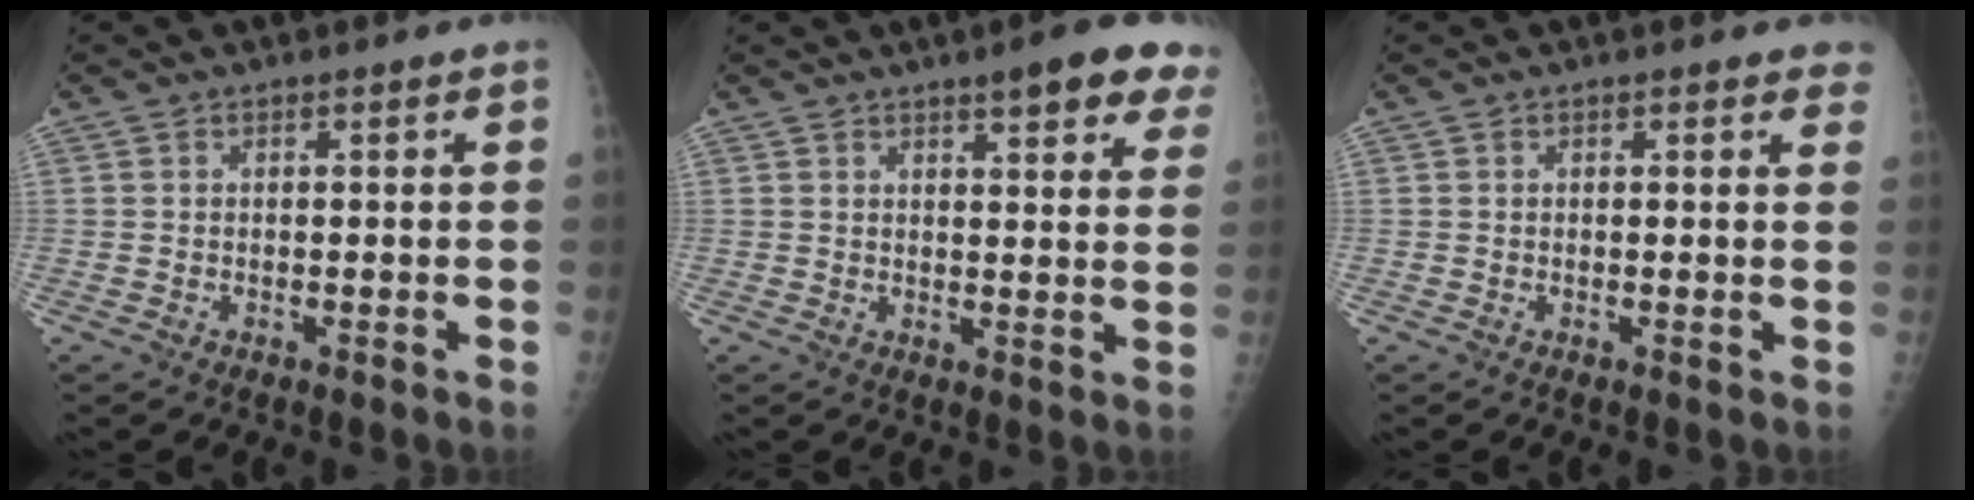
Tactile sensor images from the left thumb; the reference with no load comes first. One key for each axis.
{"total": 10.4, "fx": 6.7, "fy": 2.6, "fz": 7.4, "tx": -0.063, "ty": -0.024, "tz": 0.074}
{"total": 2.5, "fx": 2.1, "fy": 1.0, "fz": 1.0, "tx": 0.011, "ty": -0.005, "tz": 0.009}